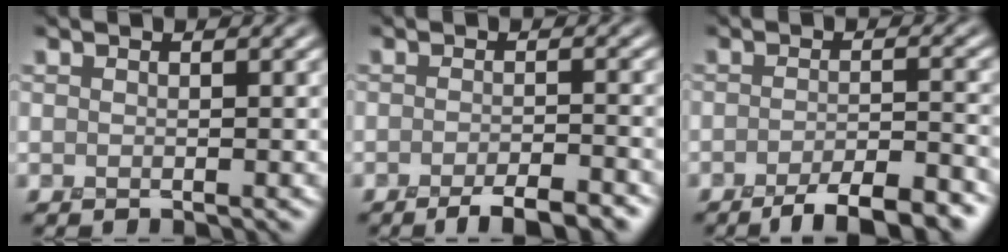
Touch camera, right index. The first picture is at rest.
{"total": 4.4, "force": [-3.2, 0.9, 3.0], "torque": [-0.037, 0.001, -0.050]}
{"total": 6.6, "force": [-4.6, 1.6, 4.5], "torque": [-0.060, 0.001, -0.070]}